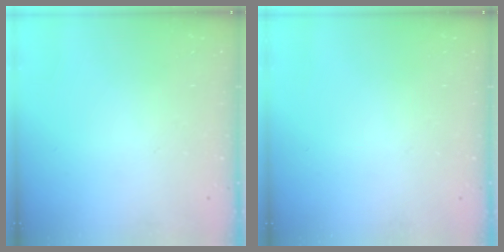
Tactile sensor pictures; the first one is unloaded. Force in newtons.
{"total": 0.0}